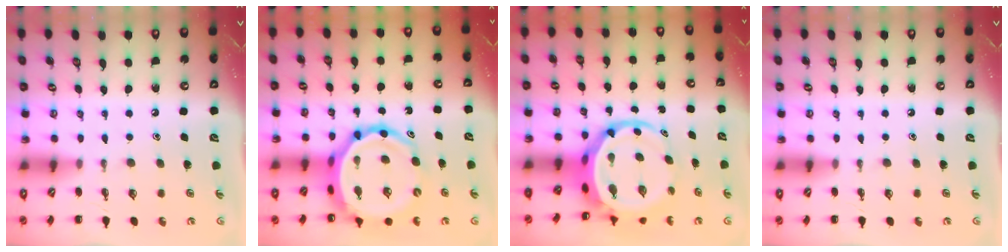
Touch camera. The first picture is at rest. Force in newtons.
{"total": 14.6, "press": 13.9, "slide": 4.2}
{"total": 8.5, "press": 8.0, "slide": 2.9}
{"total": 0.0}